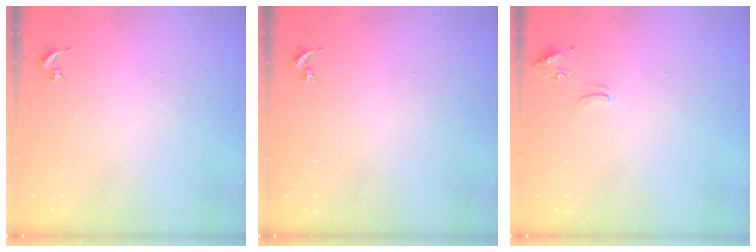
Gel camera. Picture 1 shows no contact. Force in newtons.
{"total": 0.0}
{"total": 8.1, "press": 8.1, "slide": 0.7}